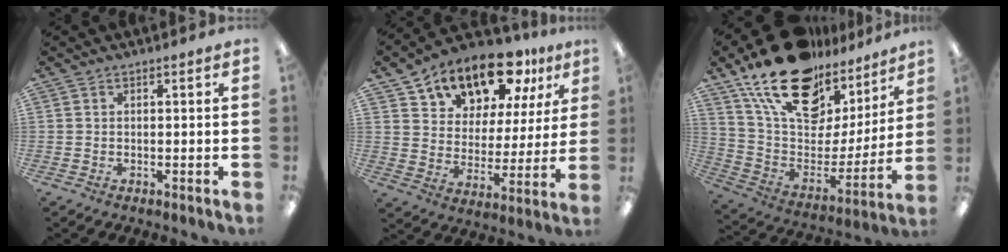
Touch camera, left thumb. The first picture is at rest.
{"total": 16.3, "force": [13.0, 7.7, 6.3], "torque": [-0.108, -0.092, 0.229]}
{"total": 23.3, "force": [16.7, 11.6, 11.4], "torque": [-0.197, -0.103, 0.300]}